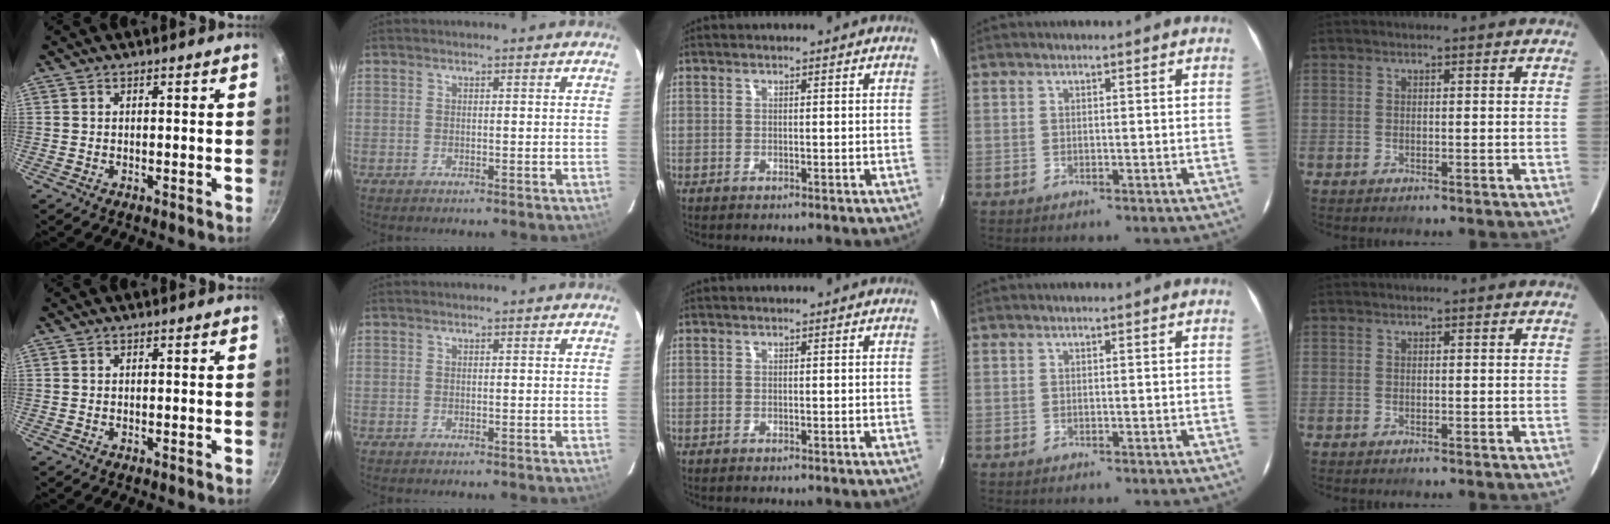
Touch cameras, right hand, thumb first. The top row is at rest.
{}